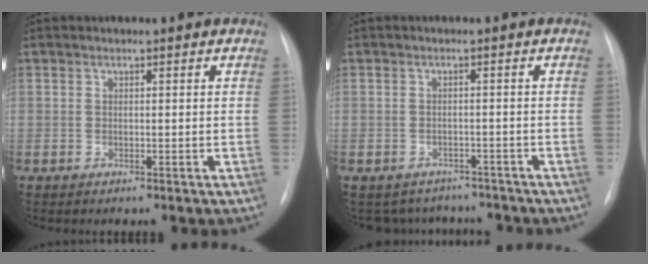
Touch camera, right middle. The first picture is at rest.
{"total": 6.4, "force": [-5.8, 2.8, 0.0], "torque": [0.006, 0.018, -0.068]}